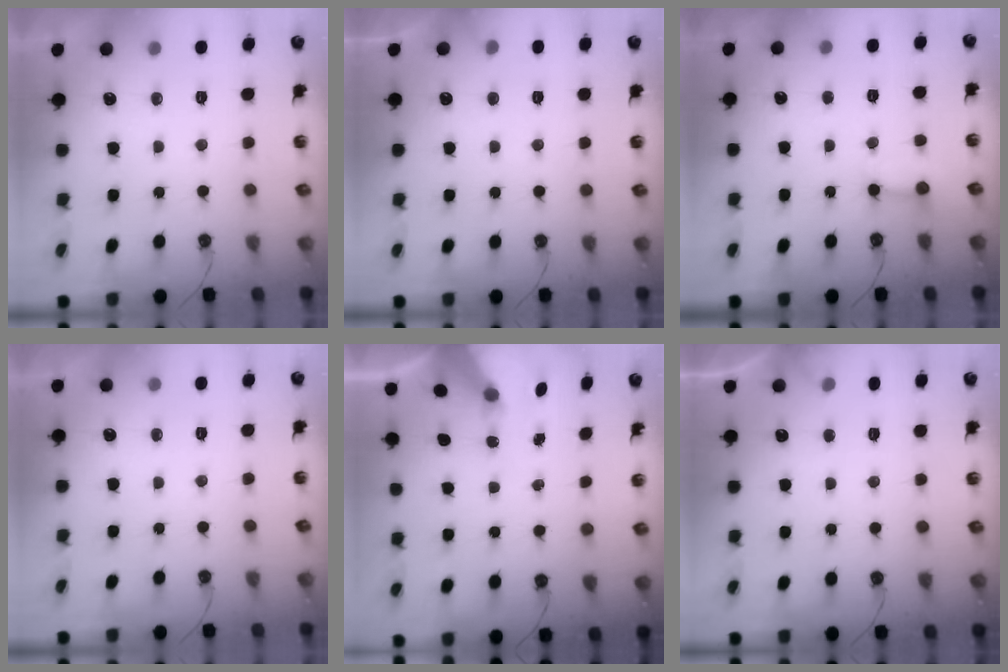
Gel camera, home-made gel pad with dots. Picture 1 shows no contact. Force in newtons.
{"total": 4.0, "press": 4.0, "slide": 0.3}
{"total": 3.3, "press": 3.3, "slide": 0.4}
{"total": 0.0}
{"total": 6.1, "press": 6.1, "slide": 0.4}
{"total": 4.5, "press": 4.5, "slide": 0.3}